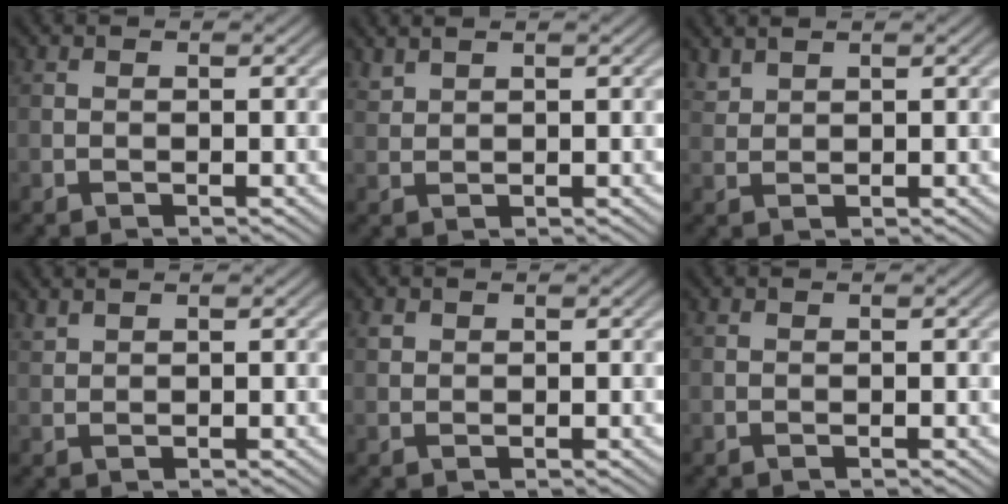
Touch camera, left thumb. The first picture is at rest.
{"total": 1.4, "force": [1.3, 0.3, 0.4], "torque": [-0.017, 0.004, 0.034]}
{"total": 1.7, "force": [1.5, 0.4, 0.5], "torque": [-0.018, 0.004, 0.039]}
{"total": 1.0, "force": [0.9, 0.1, 0.3], "torque": [-0.013, 0.004, 0.025]}
{"total": 0.8, "force": [0.5, 0.6, 0.3], "torque": [-0.007, -0.001, 0.011]}
{"total": 0.0}